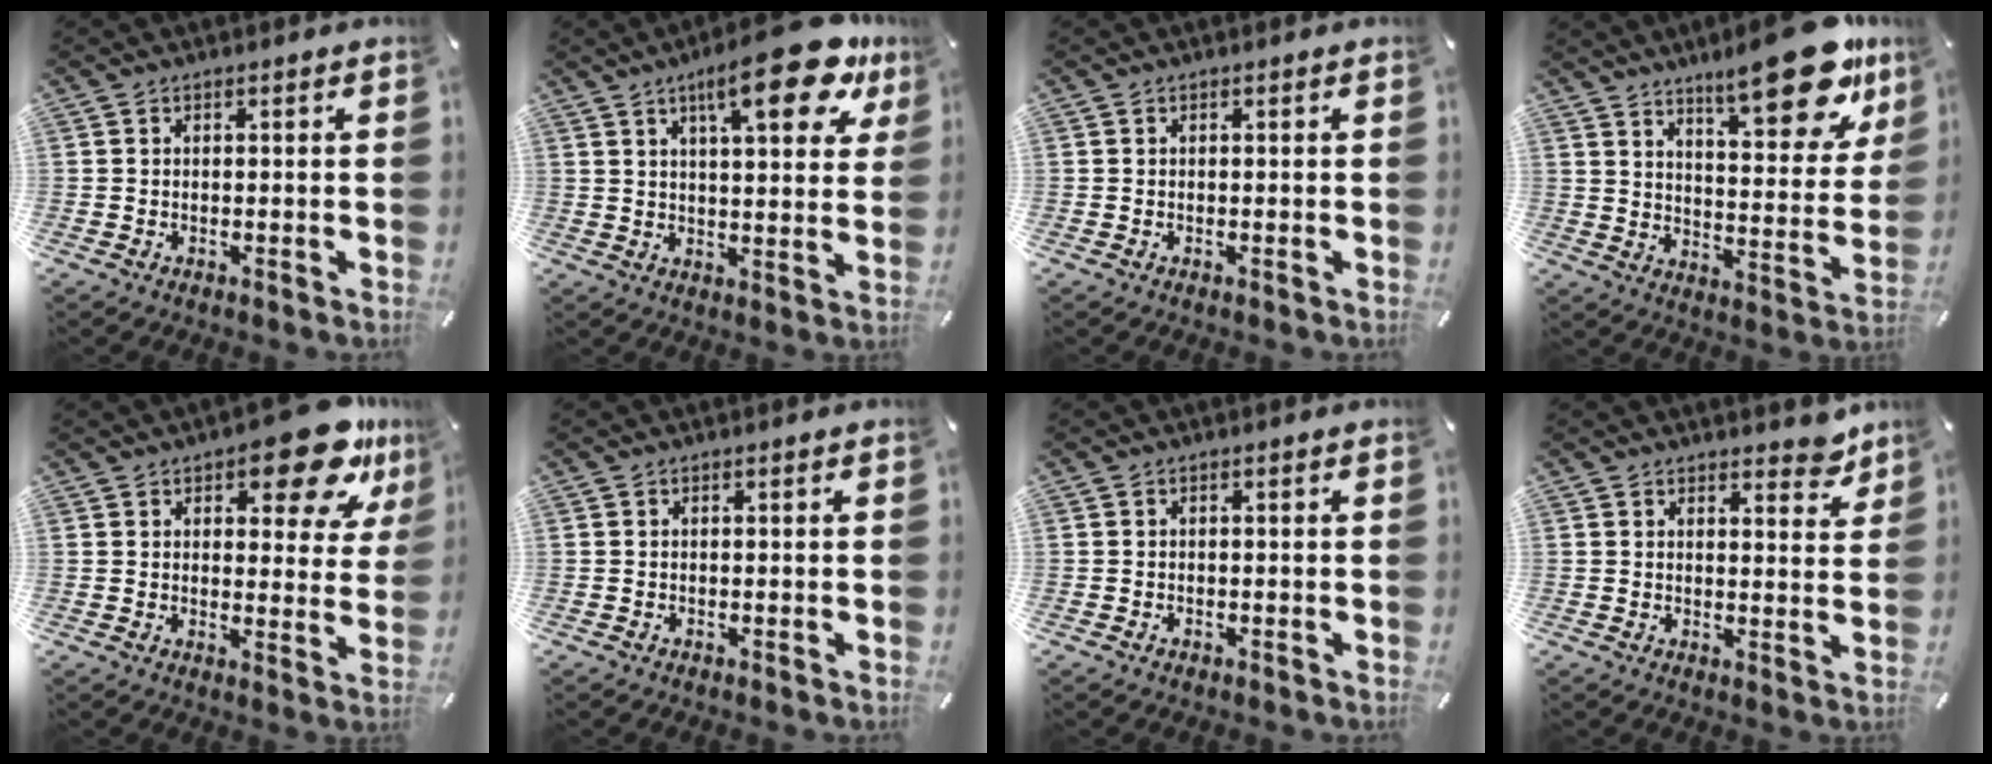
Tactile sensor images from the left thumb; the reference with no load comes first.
{"total": 18.3, "force": [10.0, 5.4, 14.3], "torque": [-0.208, -0.045, 0.152]}
{"total": 0.0}
{"total": 21.1, "force": [14.3, 7.2, 13.7], "torque": [-0.185, -0.097, 0.231]}
{"total": 14.4, "force": [9.0, 6.0, 9.5], "torque": [-0.107, -0.052, 0.145]}
{"total": 0.0}
{"total": 0.6, "force": [-0.3, 0.4, 0.3], "torque": [-0.007, 0.000, -0.006]}
{"total": 5.1, "force": [4.2, 2.3, 1.7], "torque": [0.005, -0.032, 0.069]}